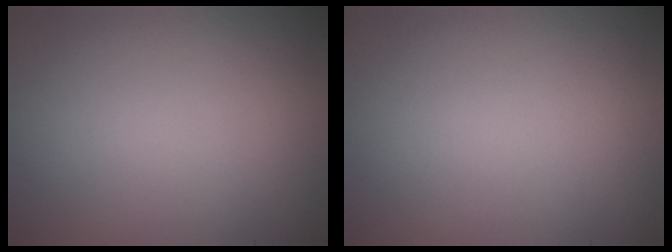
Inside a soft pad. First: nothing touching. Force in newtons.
{"total": 0.0}